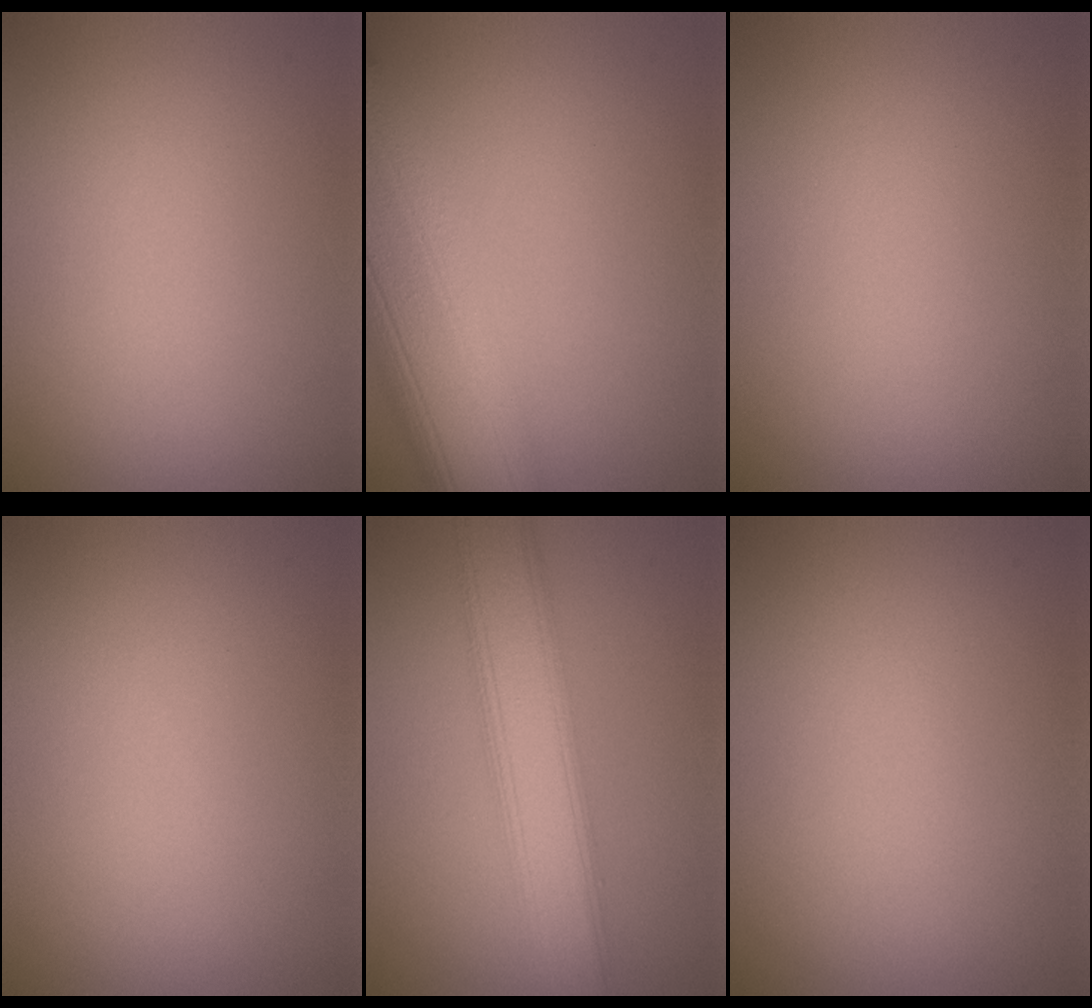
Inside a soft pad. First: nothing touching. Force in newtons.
{"total": 12.9, "press": 12.9, "slide": 0.6}
{"total": 0.0}
{"total": 0.0}
{"total": 6.6, "press": 6.6, "slide": 0.1}
{"total": 0.0}